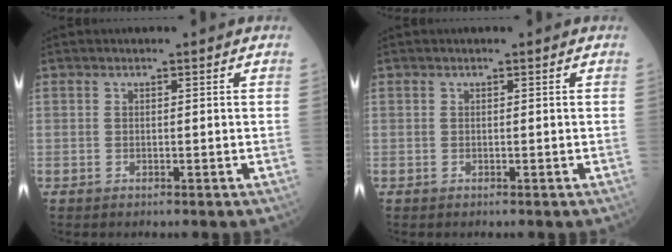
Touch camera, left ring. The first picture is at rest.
{"total": 0.0}